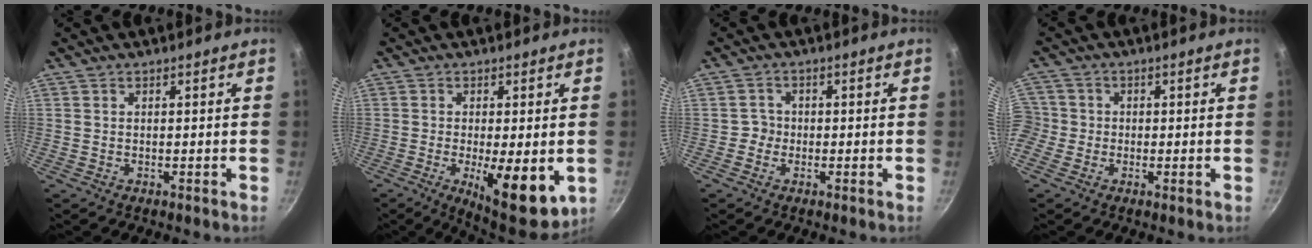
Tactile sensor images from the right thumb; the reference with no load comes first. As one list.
[{"total": 12.8, "force": [-3.2, 4.3, 11.5], "torque": [-0.163, -0.025, -0.037]}, {"total": 2.1, "force": [-0.7, 1.9, 0.4], "torque": [0.008, 0.010, -0.020]}, {"total": 7.5, "force": [-1.1, 7.0, 2.7], "torque": [-0.070, 0.023, -0.022]}]